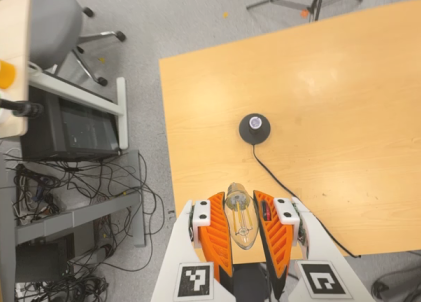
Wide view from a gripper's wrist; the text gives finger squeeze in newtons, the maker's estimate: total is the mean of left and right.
{"total": 22.7, "left": 24.4, "right": 21.0}